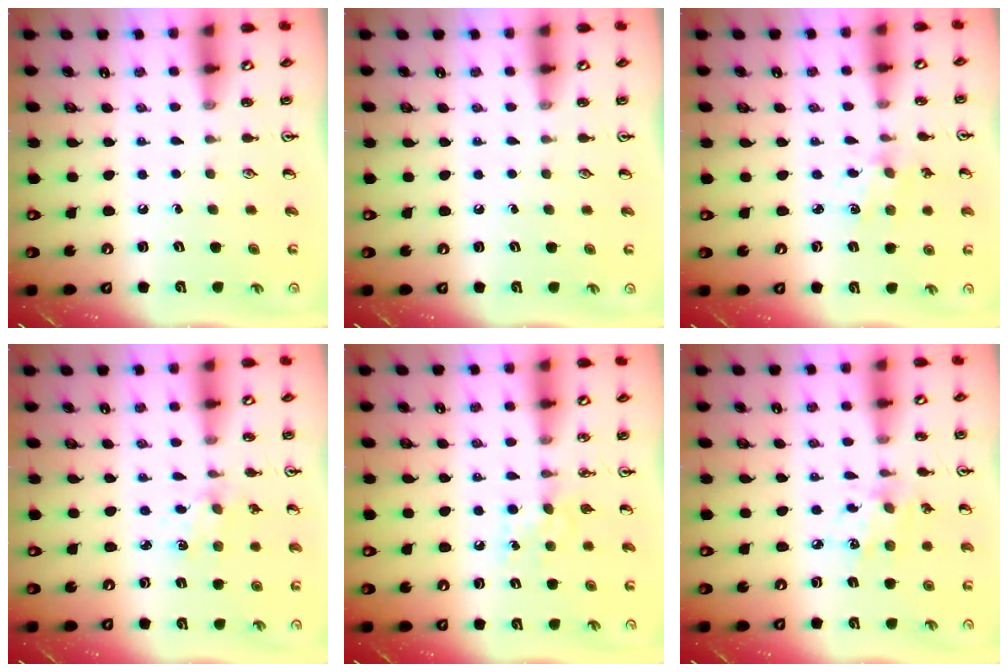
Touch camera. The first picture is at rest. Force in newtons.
{"total": 0.0}
{"total": 1.9, "press": 1.8, "slide": 0.4}
{"total": 2.0, "press": 1.9, "slide": 0.3}
{"total": 7.5, "press": 7.5, "slide": 0.6}
{"total": 6.3, "press": 6.3, "slide": 0.6}